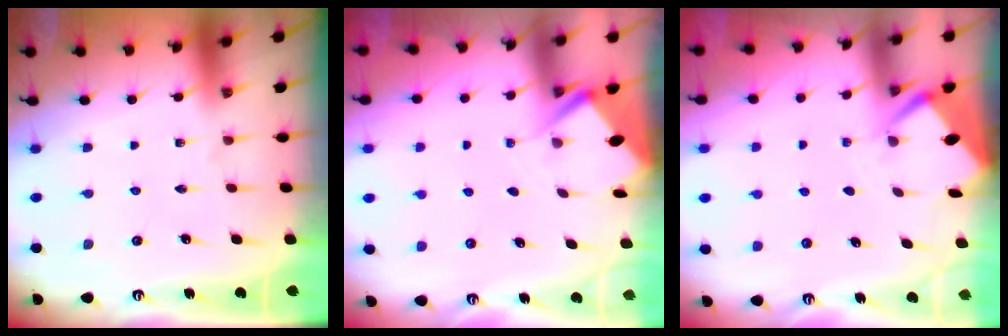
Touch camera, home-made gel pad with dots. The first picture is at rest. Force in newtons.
{"total": 3.0, "press": 2.9, "slide": 0.4}
{"total": 2.8, "press": 2.8, "slide": 0.3}